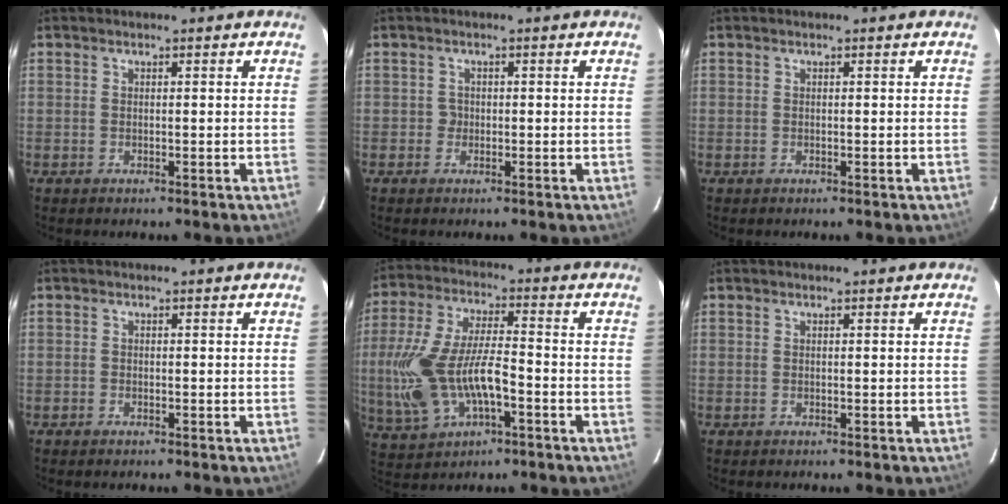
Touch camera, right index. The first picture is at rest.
{"total": 1.2, "force": [-0.4, 1.1, -0.1], "torque": [0.005, 0.004, -0.005]}
{"total": 0.0}
{"total": 0.8, "force": [-0.6, 0.4, 0.1], "torque": [-0.004, 0.000, -0.011]}
{"total": 17.1, "force": [-4.5, 8.0, 14.5], "torque": [-0.321, -0.007, -0.070]}
{"total": 0.0}